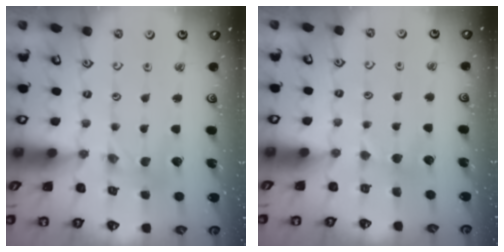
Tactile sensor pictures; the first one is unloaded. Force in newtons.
{"total": 2.0, "press": 2.0, "slide": 0.1}